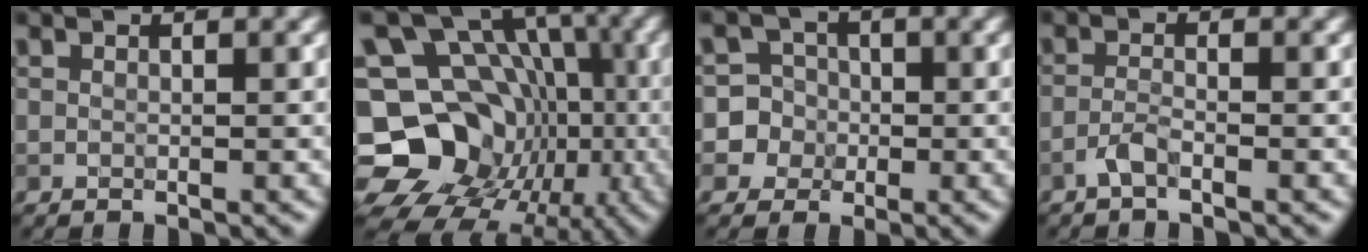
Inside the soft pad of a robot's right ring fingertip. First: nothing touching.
{"total": 18.5, "force": [-6.1, 15.3, 8.5], "torque": [-0.150, -0.004, -0.104]}
{"total": 5.5, "force": [-1.0, 5.4, 0.5], "torque": [0.014, 0.015, -0.028]}
{"total": 1.5, "force": [-1.0, 0.3, 1.1], "torque": [-0.023, 0.004, -0.025]}